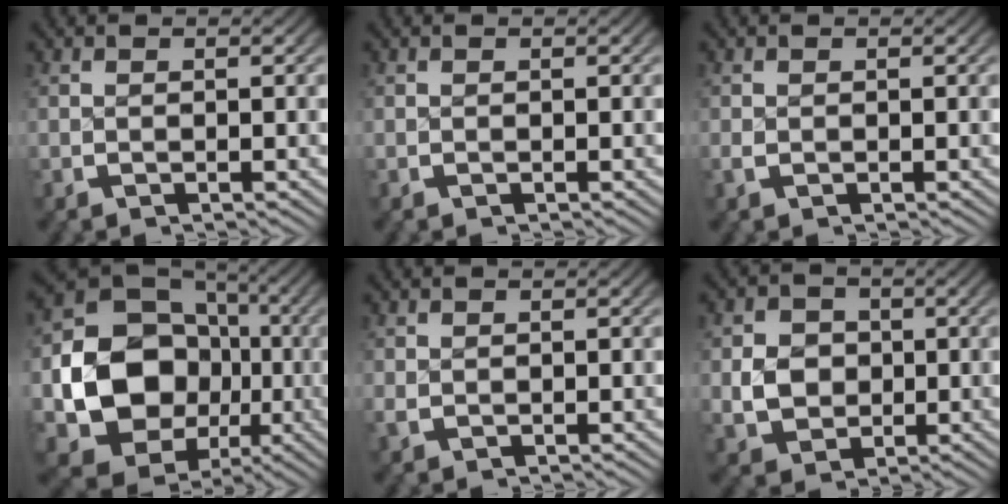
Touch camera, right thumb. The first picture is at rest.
{"total": 0.0}
{"total": 0.5, "force": [-0.1, 0.4, 0.3], "torque": [-0.008, -0.003, 0.000]}
{"total": 15.5, "force": [-2.3, 12.1, 9.5], "torque": [-0.232, -0.069, -0.010]}
{"total": 0.8, "force": [0.1, 0.6, 0.4], "torque": [-0.014, -0.004, 0.007]}
{"total": 5.5, "force": [-0.1, 4.7, 3.0], "torque": [-0.060, -0.018, 0.007]}